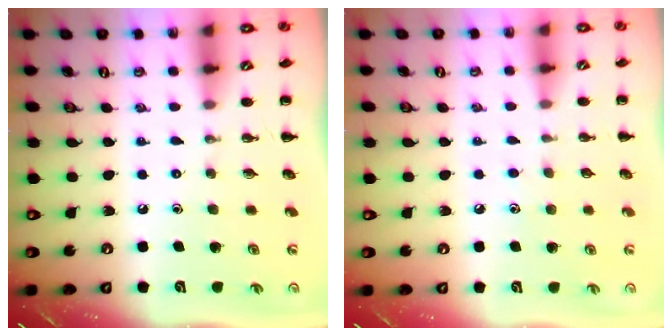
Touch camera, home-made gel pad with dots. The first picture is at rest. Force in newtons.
{"total": 3.6, "press": 3.5, "slide": 0.8}